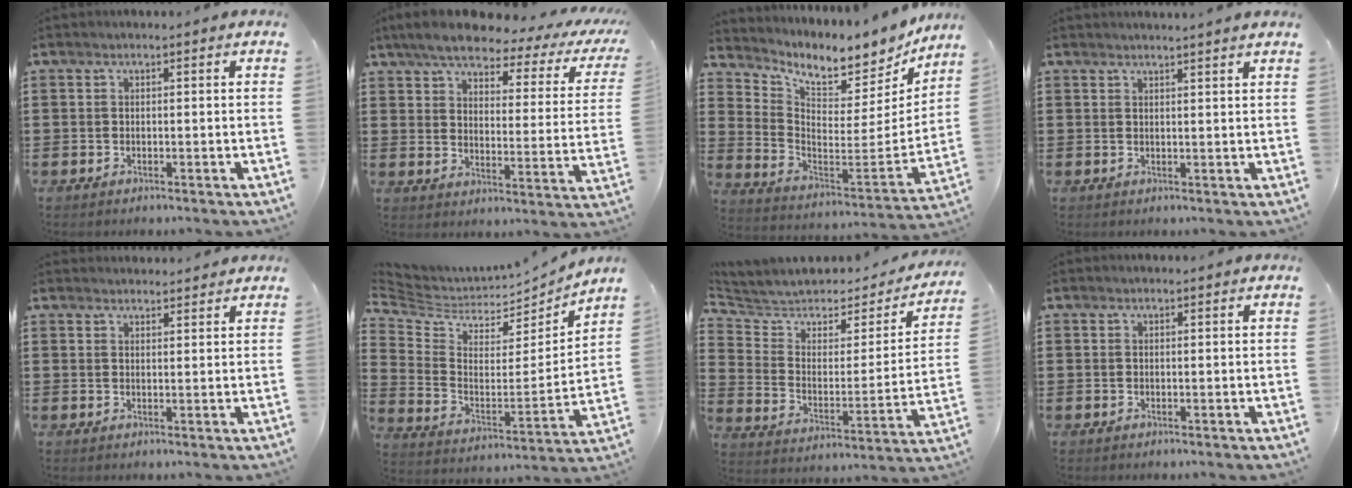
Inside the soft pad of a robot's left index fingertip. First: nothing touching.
{"total": 5.7, "force": [4.6, 1.2, 3.2], "torque": [-0.085, -0.020, 0.074]}
{"total": 6.7, "force": [5.9, 1.6, 2.7], "torque": [-0.071, -0.065, 0.095]}
{"total": 1.6, "force": [1.5, -0.4, 0.4], "torque": [-0.009, -0.001, 0.029]}
{"total": 2.1, "force": [2.1, 0.2, -0.1], "torque": [-0.005, -0.002, 0.040]}
{"total": 4.1, "force": [3.8, 1.4, 0.7], "torque": [-0.045, -0.042, 0.062]}
{"total": 4.9, "force": [4.4, 2.0, 1.0], "torque": [-0.053, -0.033, 0.071]}
{"total": 0.6, "force": [0.6, 0.1, 0.1], "torque": [-0.004, 0.000, 0.012]}